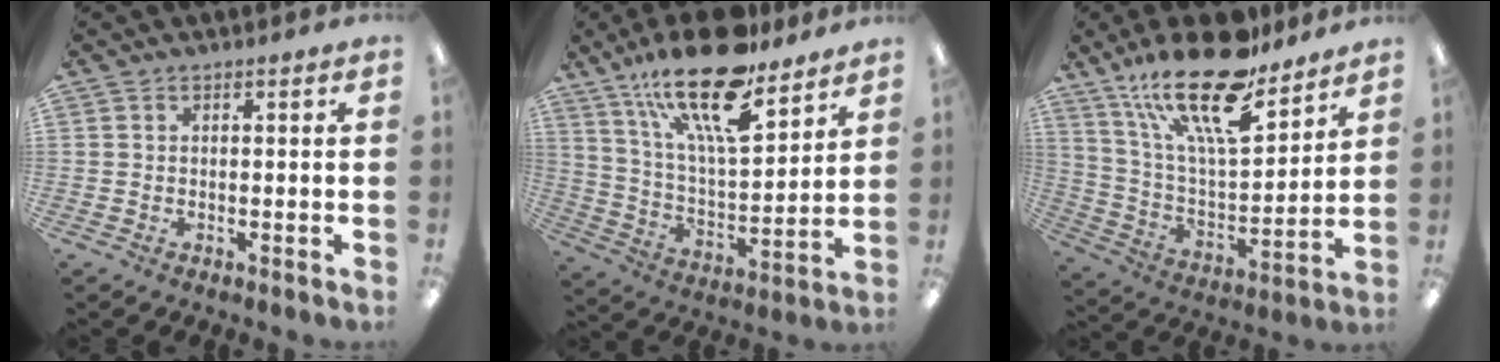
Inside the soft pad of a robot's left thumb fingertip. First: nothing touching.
{"total": 22.8, "force": [15.7, 7.4, 14.9], "torque": [-0.254, -0.093, 0.266]}
{"total": 23.7, "force": [16.9, 7.6, 14.7], "torque": [-0.255, -0.102, 0.290]}